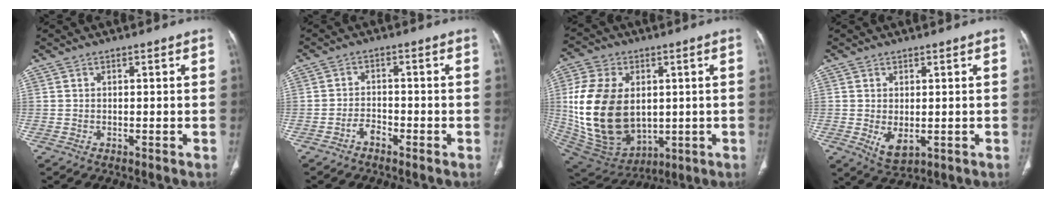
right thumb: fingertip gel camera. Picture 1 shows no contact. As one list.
[{"total": 2.4, "force": [-1.8, 1.2, 1.2], "torque": [-0.020, 0.016, -0.034]}, {"total": 22.5, "force": [1.4, 15.4, 16.3], "torque": [-0.317, -0.016, 0.054]}, {"total": 4.3, "force": [-0.7, 2.5, 3.5], "torque": [-0.057, -0.010, 0.004]}]